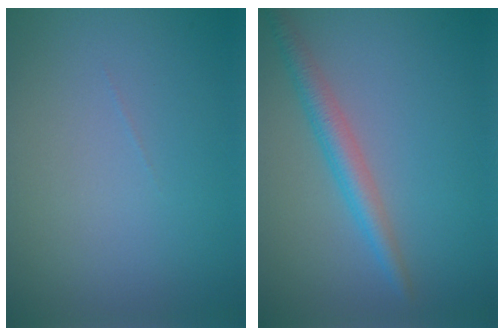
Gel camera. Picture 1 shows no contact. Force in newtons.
{"total": 2.8, "press": 2.8, "slide": 0.1}